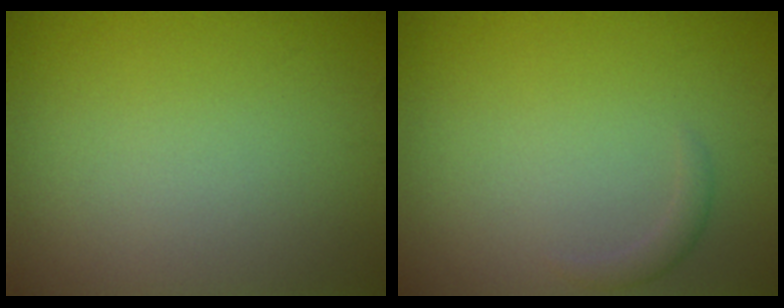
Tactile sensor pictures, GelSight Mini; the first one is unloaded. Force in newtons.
{"total": 1.0, "press": 1.0, "slide": 0.0}